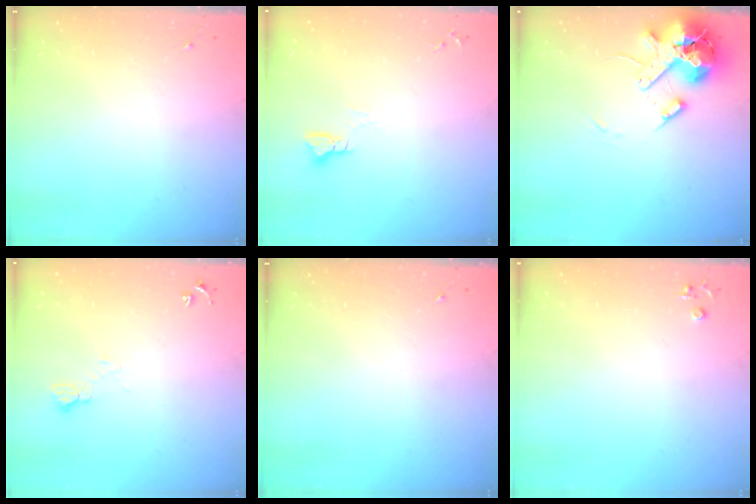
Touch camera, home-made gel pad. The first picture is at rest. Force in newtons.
{"total": 2.9, "press": 2.9, "slide": 0.3}
{"total": 14.6, "press": 14.4, "slide": 2.4}
{"total": 4.2, "press": 4.1, "slide": 0.5}
{"total": 0.0}
{"total": 3.9, "press": 3.8, "slide": 0.6}